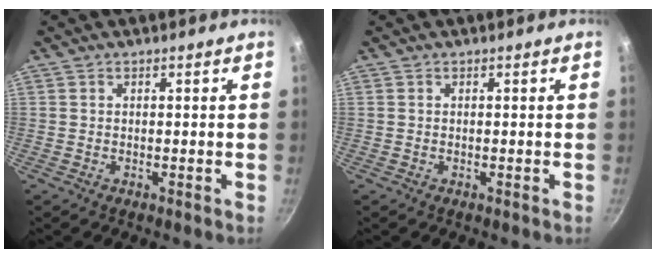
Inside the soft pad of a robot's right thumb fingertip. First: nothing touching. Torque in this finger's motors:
{"motor_torque": [-0.04, -0.05, 0.26, 0.10, 0.05]}